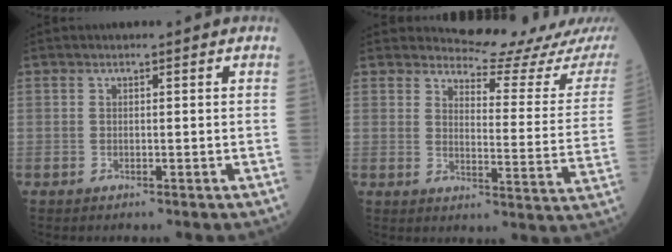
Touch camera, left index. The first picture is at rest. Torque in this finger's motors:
{"motor_torque": [0.75, -0.99, 0.05, 0.00]}